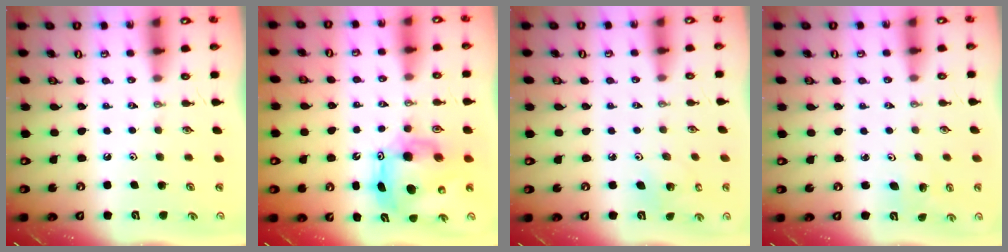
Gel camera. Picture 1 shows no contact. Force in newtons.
{"total": 12.5, "press": 12.5, "slide": 0.7}
{"total": 3.5, "press": 3.5, "slide": 0.3}
{"total": 2.0, "press": 2.0, "slide": 0.1}